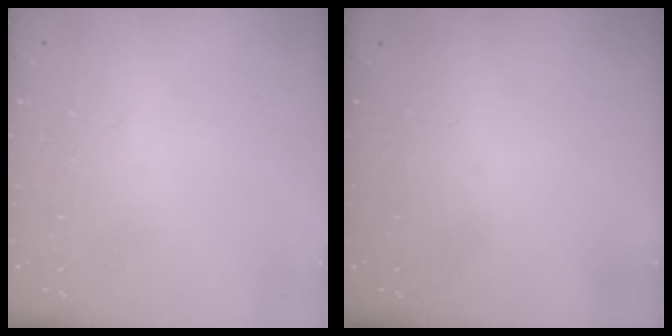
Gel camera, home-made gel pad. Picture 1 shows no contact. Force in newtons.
{"total": 0.0}